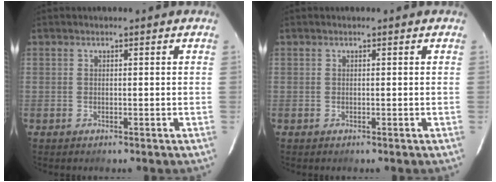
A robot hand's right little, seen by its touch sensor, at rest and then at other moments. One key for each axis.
{"total": 0.0}